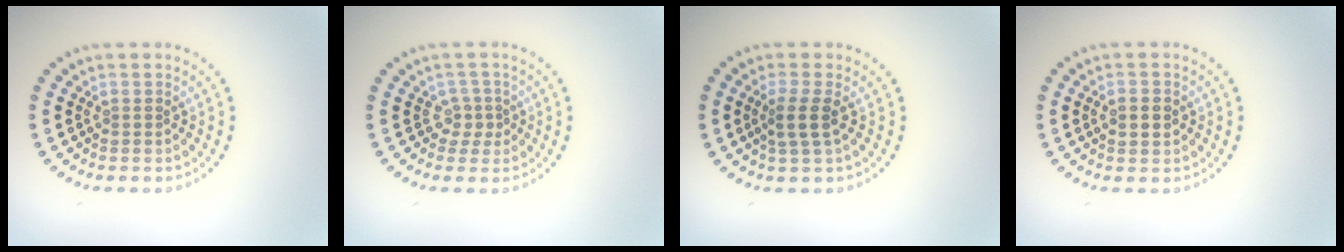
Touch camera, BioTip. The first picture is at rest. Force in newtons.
{"total": 1.7, "press": 1.2, "slide": 1.3}
{"total": 2.2, "press": 1.7, "slide": 1.4}
{"total": 2.4, "press": 2.4, "slide": 0.1}